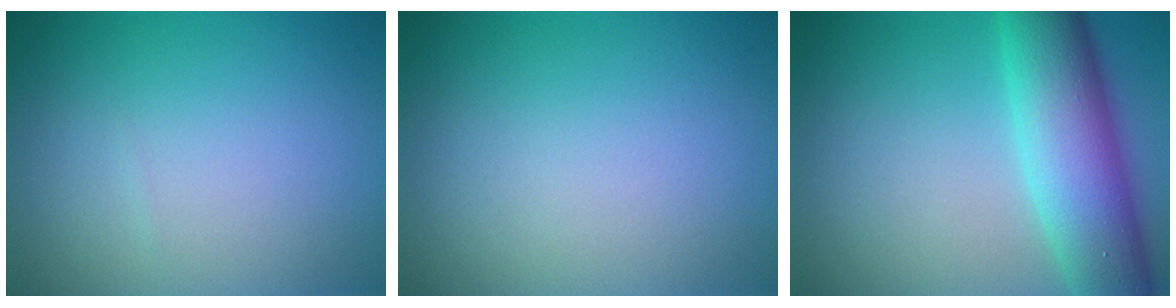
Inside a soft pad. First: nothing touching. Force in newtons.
{"total": 0.0}
{"total": 8.8, "press": 8.8, "slide": 0.1}